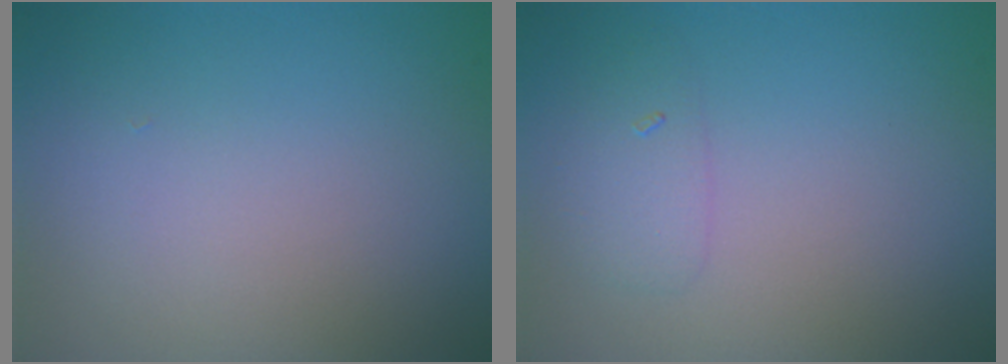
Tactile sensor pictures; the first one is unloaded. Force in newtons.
{"total": 1.5, "press": 1.5, "slide": 0.0}